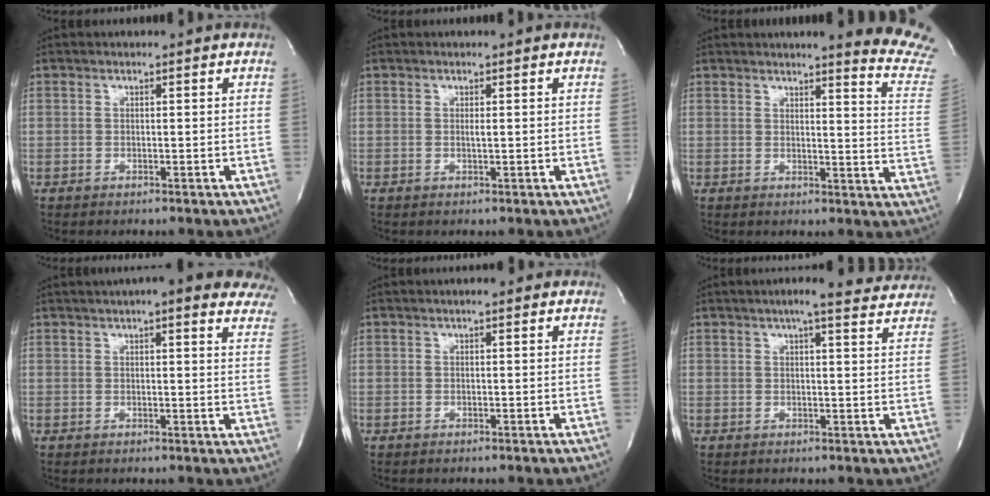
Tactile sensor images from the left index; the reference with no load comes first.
{"total": 0.6, "force": [0.1, 0.0, 0.5], "torque": [-0.013, -0.001, 0.002]}
{"total": 13.3, "force": [12.5, -1.1, 4.5], "torque": [-0.047, -0.111, 0.117]}
{"total": 15.7, "force": [12.4, 3.2, 9.0], "torque": [-0.111, 0.023, 0.136]}
{"total": 1.2, "force": [0.6, 0.4, 0.9], "torque": [-0.017, 0.003, 0.004]}
{"total": 10.2, "force": [8.9, 1.3, 4.8], "torque": [-0.061, 0.009, 0.093]}